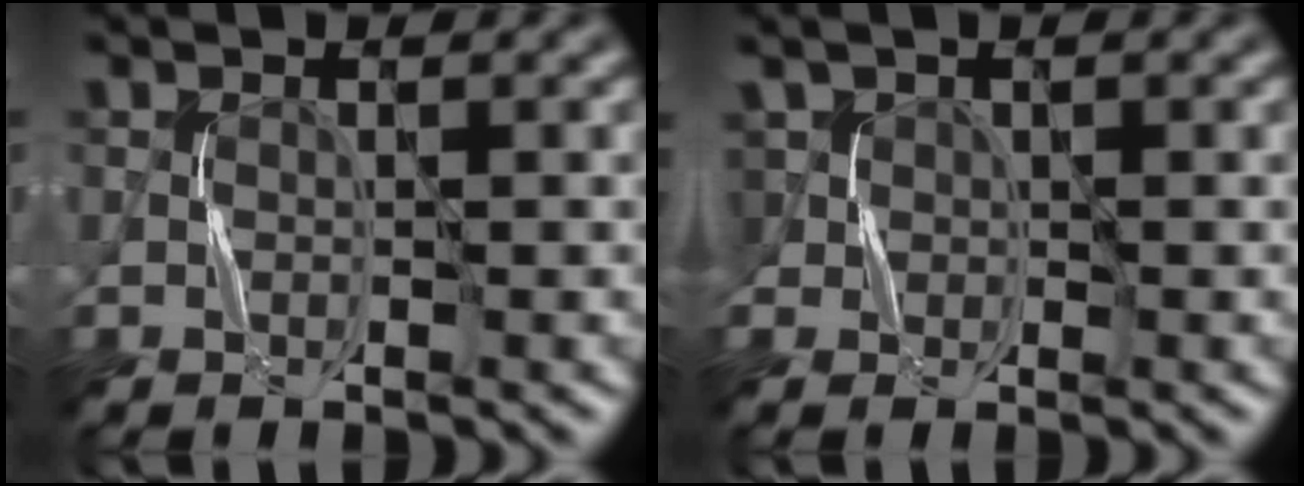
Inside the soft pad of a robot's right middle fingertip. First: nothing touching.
{"total": 0.7, "force": [0.6, -0.2, -0.4], "torque": [0.012, -0.006, 0.013]}